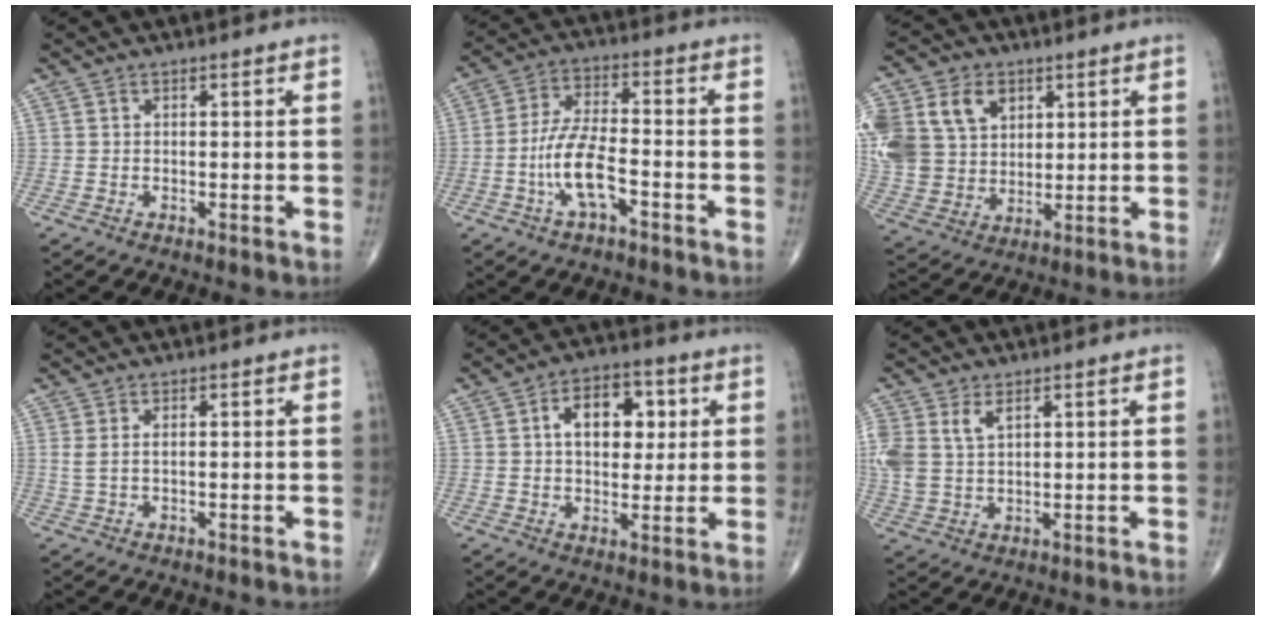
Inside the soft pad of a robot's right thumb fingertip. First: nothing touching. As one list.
[{"total": 9.2, "force": [-3.5, 3.7, 7.7], "torque": [-0.159, 0.030, -0.067]}, {"total": 21.6, "force": [7.1, 16.7, 11.8], "torque": [-0.274, 0.027, 0.152]}, {"total": 1.9, "force": [0.7, 0.6, 1.6], "torque": [-0.043, 0.008, 0.021]}, {"total": 11.2, "force": [2.7, 7.0, 8.3], "torque": [-0.087, 0.004, 0.040]}, {"total": 8.0, "force": [3.5, 4.8, 5.4], "torque": [-0.121, -0.003, 0.079]}]